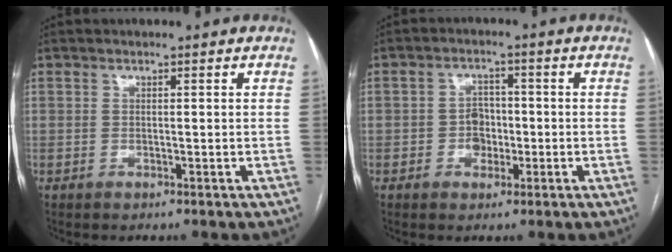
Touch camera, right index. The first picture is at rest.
{"total": 3.7, "force": [-1.0, 2.8, 2.1], "torque": [-0.031, 0.009, -0.017]}